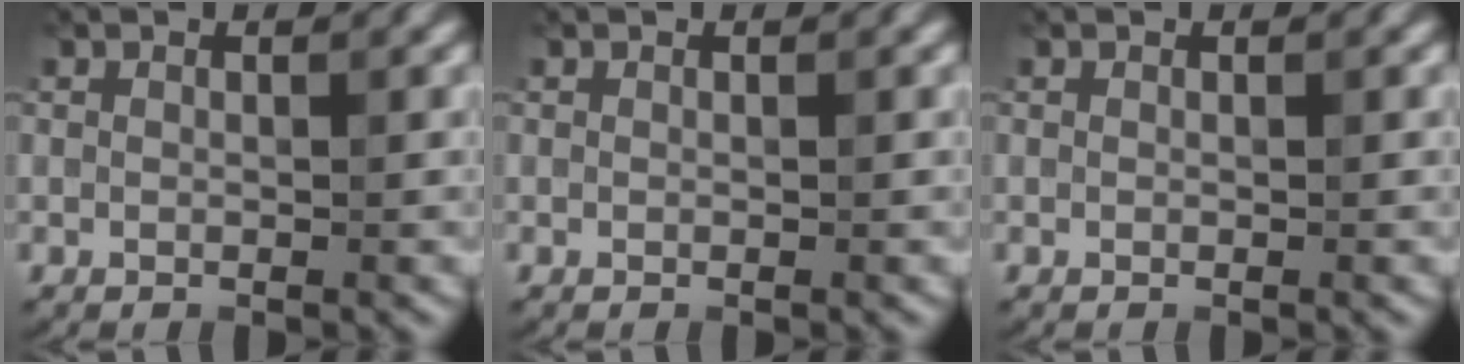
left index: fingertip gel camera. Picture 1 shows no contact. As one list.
[{"total": 0.0}, {"total": 0.0}]